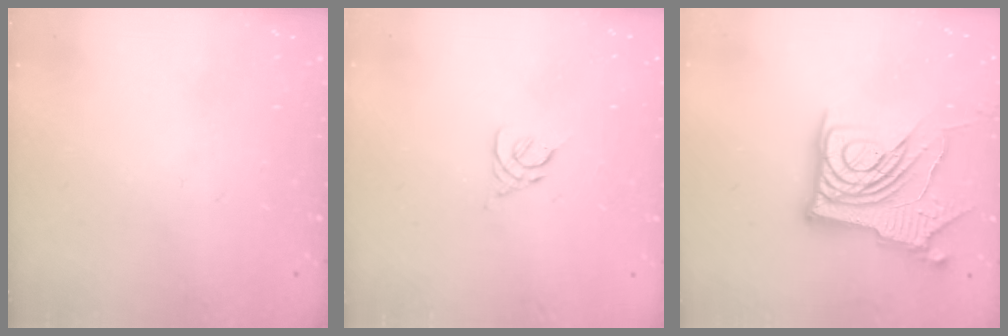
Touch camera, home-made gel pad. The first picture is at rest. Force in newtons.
{"total": 2.4, "press": 2.3, "slide": 0.6}
{"total": 16.5, "press": 16.4, "slide": 1.7}